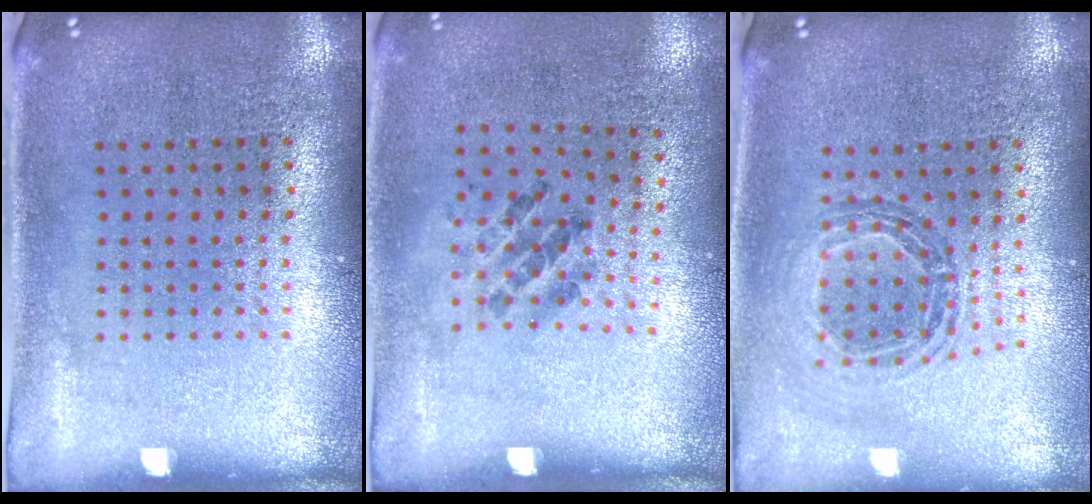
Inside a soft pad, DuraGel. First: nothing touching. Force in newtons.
{"total": 1.1, "press": 0.7, "slide": 0.9}
{"total": 0.8, "press": 0.8, "slide": 0.1}